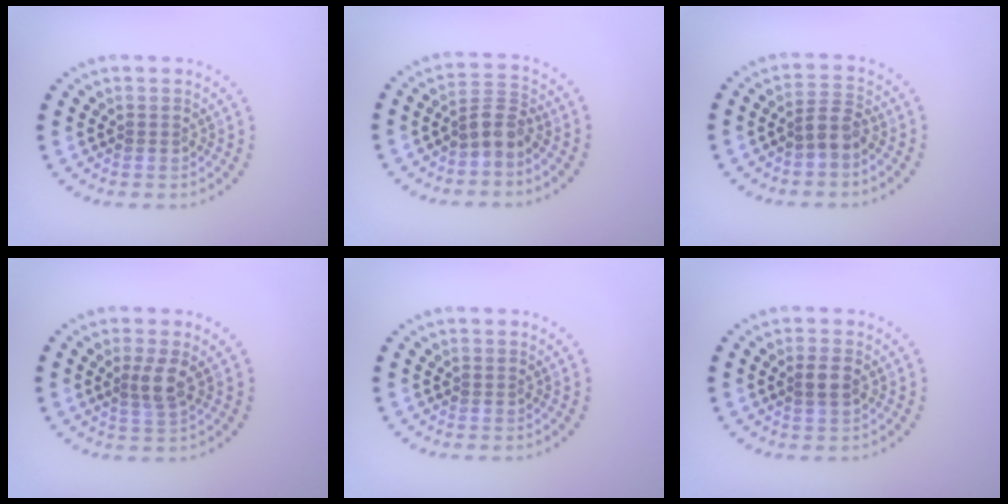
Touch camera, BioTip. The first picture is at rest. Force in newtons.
{"total": 2.7, "press": 2.2, "slide": 1.5}
{"total": 2.1, "press": 1.8, "slide": 1.1}
{"total": 2.0, "press": 1.7, "slide": 1.1}
{"total": 0.0}
{"total": 1.6, "press": 1.5, "slide": 0.5}